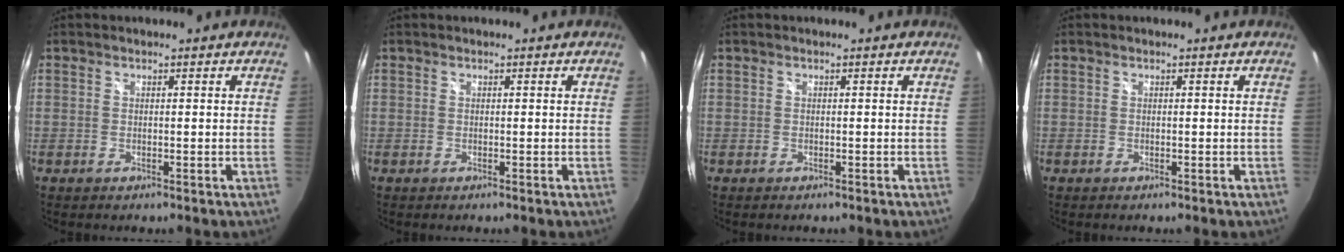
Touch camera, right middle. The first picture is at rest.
{"total": 0.0}
{"total": 0.0}
{"total": 0.0}